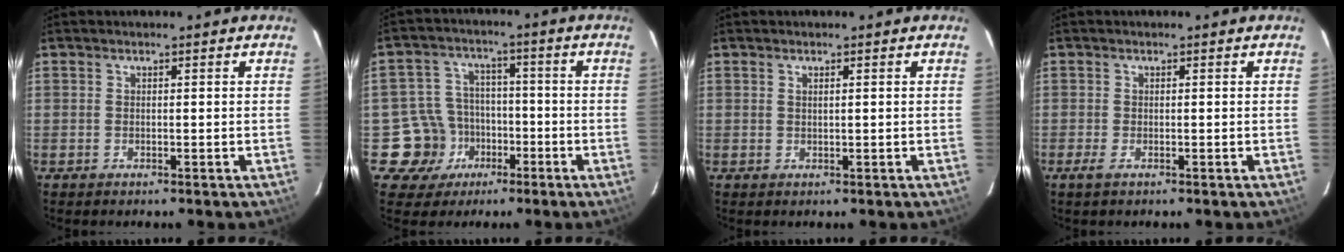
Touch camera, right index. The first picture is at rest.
{"total": 9.2, "force": [-4.1, 8.2, 0.7], "torque": [-0.037, 0.028, -0.056]}
{"total": 0.6, "force": [0.3, 0.0, 0.6], "torque": [-0.010, 0.003, 0.006]}
{"total": 1.4, "force": [-0.6, 0.2, 1.2], "torque": [-0.026, -0.004, -0.011]}